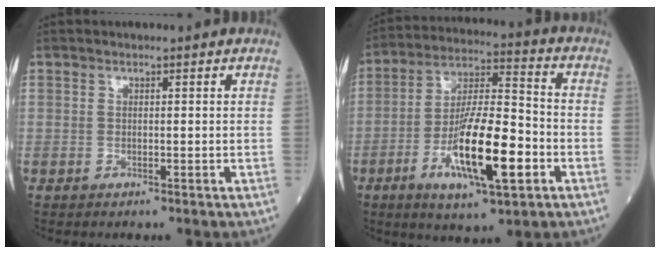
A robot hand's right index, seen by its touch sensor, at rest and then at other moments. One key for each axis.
{"total": 15.4, "fx": -5.2, "fy": 3.1, "fz": 14.1, "tx": -0.263, "ty": -0.008, "tz": -0.086}